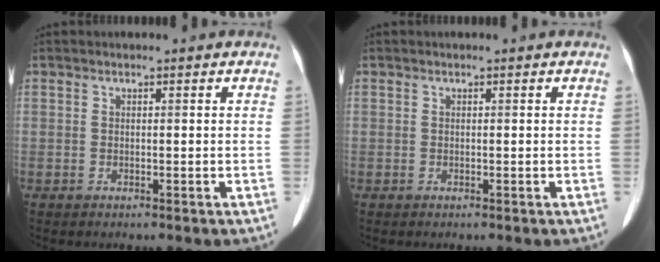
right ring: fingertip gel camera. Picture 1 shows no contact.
{"total": 0.0}